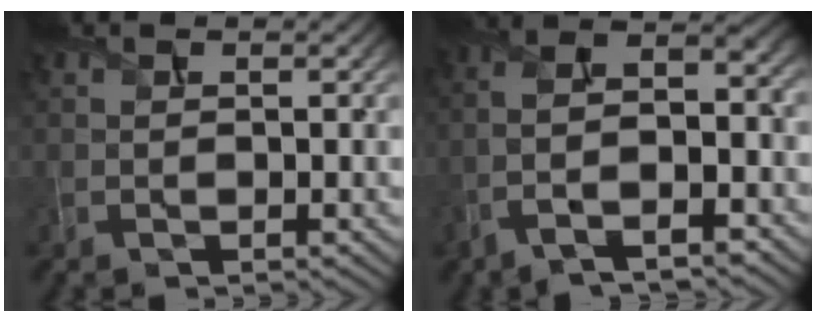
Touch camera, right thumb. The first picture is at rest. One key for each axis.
{"total": 10.4, "fx": -4.9, "fy": 4.0, "fz": 8.2, "tx": -0.165, "ty": -0.003, "tz": -0.093}